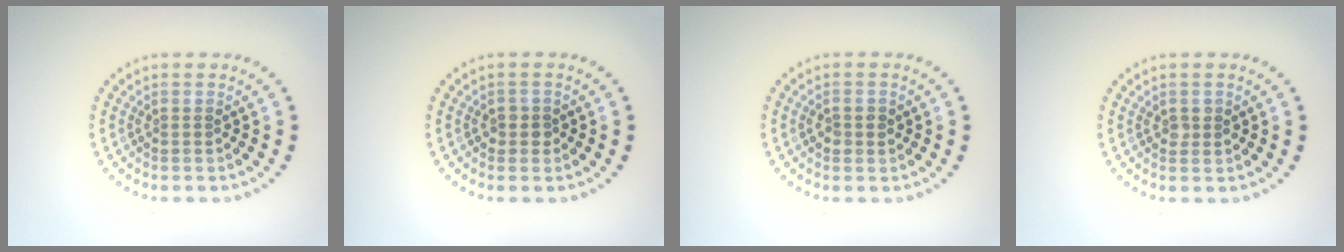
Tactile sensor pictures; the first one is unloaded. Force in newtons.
{"total": 1.1, "press": 1.0, "slide": 0.5}
{"total": 1.4, "press": 1.4, "slide": 0.2}
{"total": 1.0, "press": 1.0, "slide": 0.0}